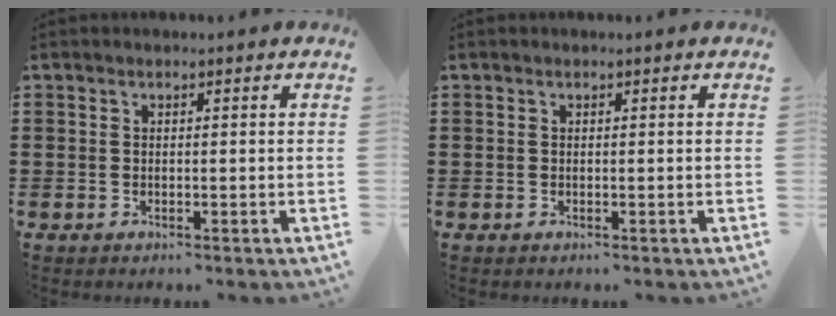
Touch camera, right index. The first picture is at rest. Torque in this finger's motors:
{"motor_torque": [0.07, 0.08, 0.00, 0.00]}